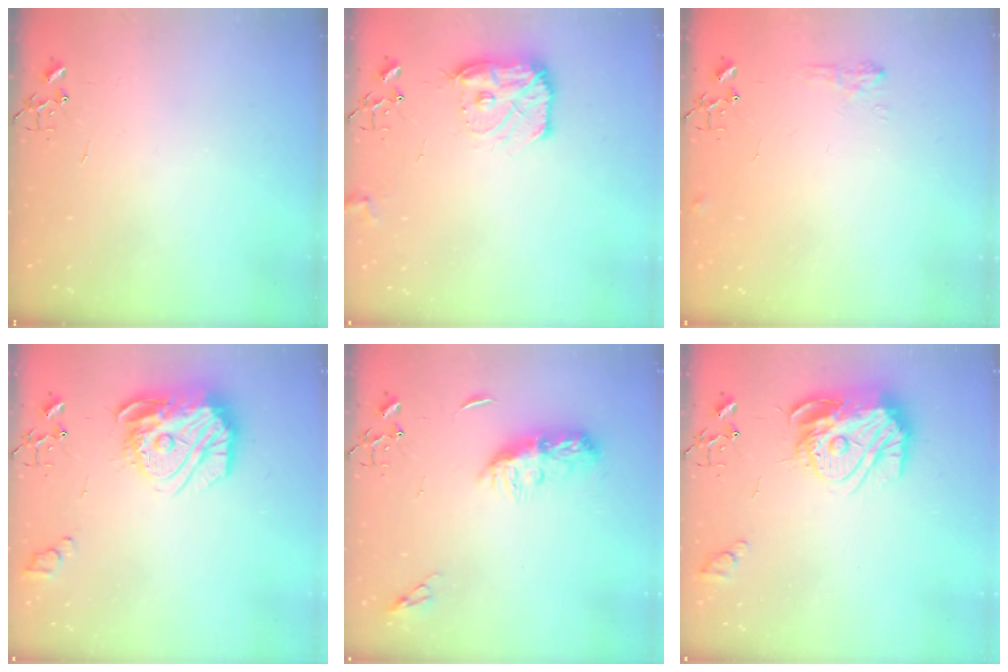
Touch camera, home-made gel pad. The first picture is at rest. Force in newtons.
{"total": 12.6, "press": 12.6, "slide": 0.6}
{"total": 6.4, "press": 6.3, "slide": 0.8}
{"total": 20.9, "press": 20.8, "slide": 2.0}
{"total": 9.8, "press": 9.8, "slide": 0.5}
{"total": 16.7, "press": 16.7, "slide": 1.6}